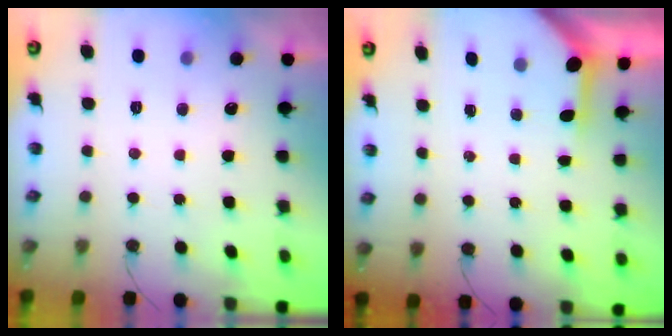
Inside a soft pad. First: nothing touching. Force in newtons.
{"total": 3.1, "press": 3.1, "slide": 0.4}